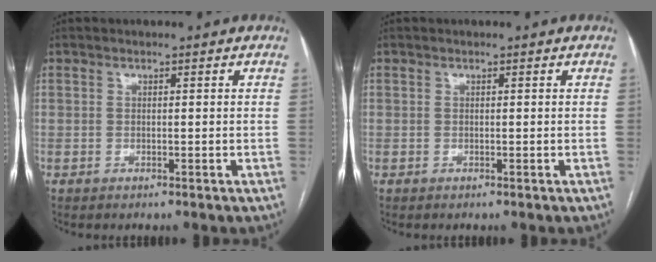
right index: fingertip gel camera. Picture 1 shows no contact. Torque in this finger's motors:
{"motor_torque": [0.00, 0.00, 0.00, 0.00]}